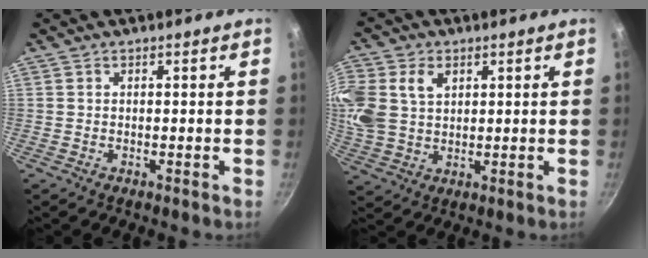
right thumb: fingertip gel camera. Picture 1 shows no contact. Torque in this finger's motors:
{"motor_torque": [0.37, 0.37, 0.66, 0.41, 0.14]}